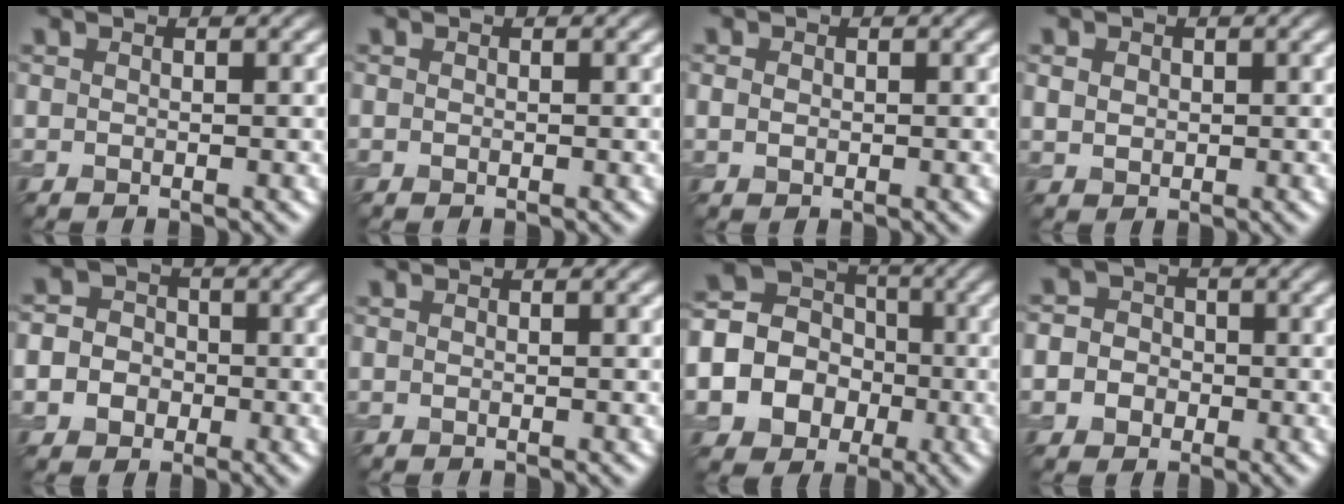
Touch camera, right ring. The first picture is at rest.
{"total": 0.0}
{"total": 1.1, "force": [0.1, 0.9, 0.6], "torque": [-0.013, 0.000, 0.001]}
{"total": 1.9, "force": [0.7, 1.6, 0.9], "torque": [-0.022, 0.007, 0.014]}
{"total": 6.0, "force": [-1.4, 5.6, 1.9], "torque": [-0.013, 0.004, -0.055]}
{"total": 0.0}
{"total": 15.3, "force": [-4.1, 14.1, 4.3], "torque": [-0.133, -0.022, -0.091]}
{"total": 4.7, "force": [-0.9, 4.3, 1.6], "torque": [0.003, 0.014, -0.044]}